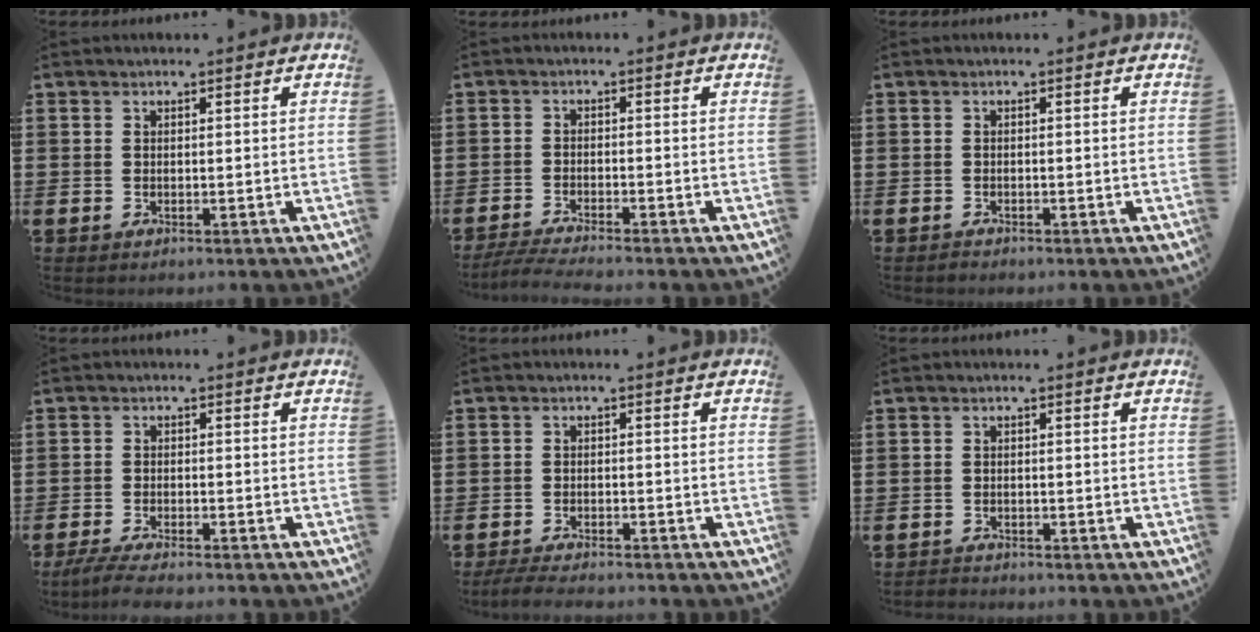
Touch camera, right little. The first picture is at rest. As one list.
[{"total": 2.6, "force": [-2.3, -0.1, 1.2], "torque": [-0.018, 0.001, -0.042]}, {"total": 0.5, "force": [-0.5, 0.1, -0.1], "torque": [0.000, -0.001, -0.011]}, {"total": 2.3, "force": [-2.1, 0.0, 1.1], "torque": [-0.026, 0.000, -0.041]}, {"total": 2.3, "force": [-2.2, 0.1, 0.6], "torque": [-0.011, 0.005, -0.045]}, {"total": 0.9, "force": [-0.9, 0.1, -0.1], "torque": [-0.001, 0.002, -0.020]}]